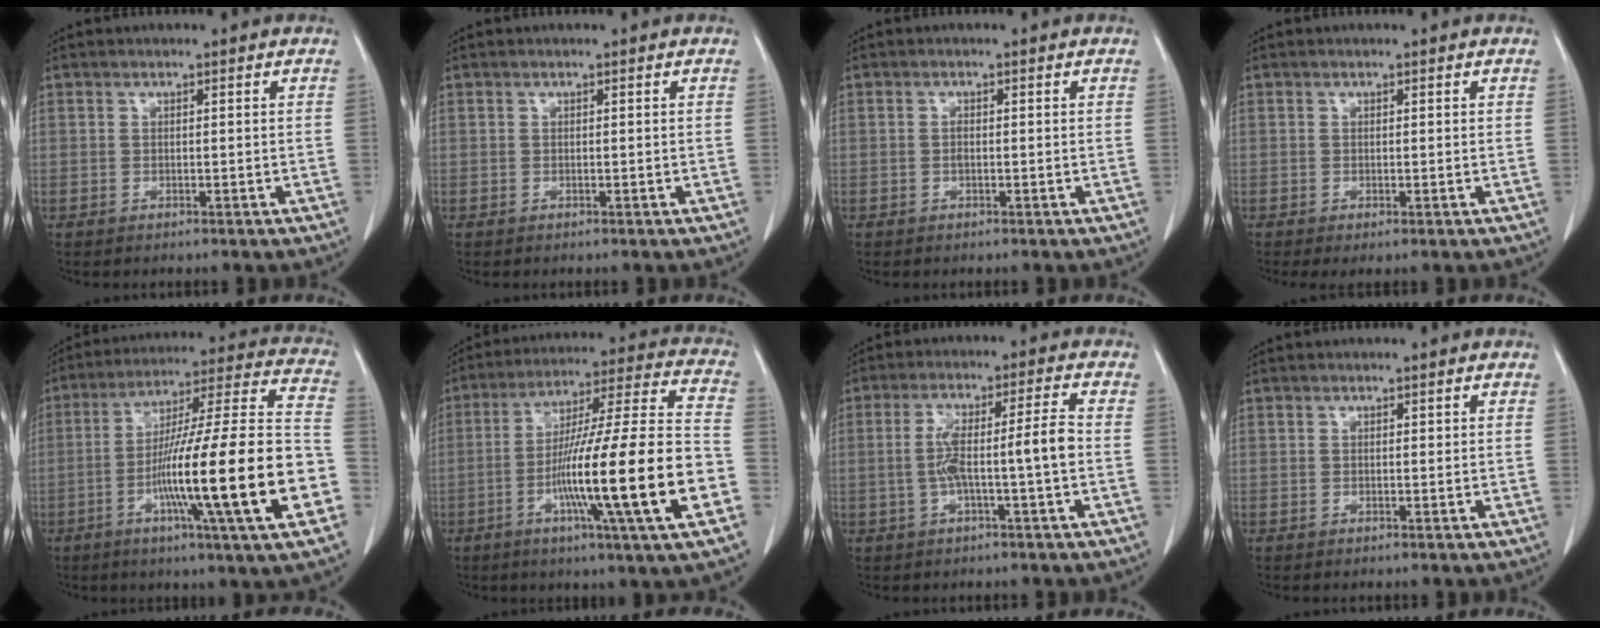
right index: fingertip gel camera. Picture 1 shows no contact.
{"total": 0.0}
{"total": 0.7, "force": [-0.2, 0.3, 0.6], "torque": [-0.015, 0.001, -0.002]}
{"total": 1.0, "force": [-0.1, 0.4, 1.0], "torque": [-0.019, -0.005, 0.001]}
{"total": 25.2, "force": [-7.4, 0.2, 24.1], "torque": [-0.341, -0.009, -0.130]}
{"total": 23.0, "force": [-7.0, -0.2, 22.0], "torque": [-0.339, -0.013, -0.123]}
{"total": 7.6, "force": [-1.2, 0.0, 7.5], "torque": [-0.141, 0.022, -0.016]}
{"total": 0.0}